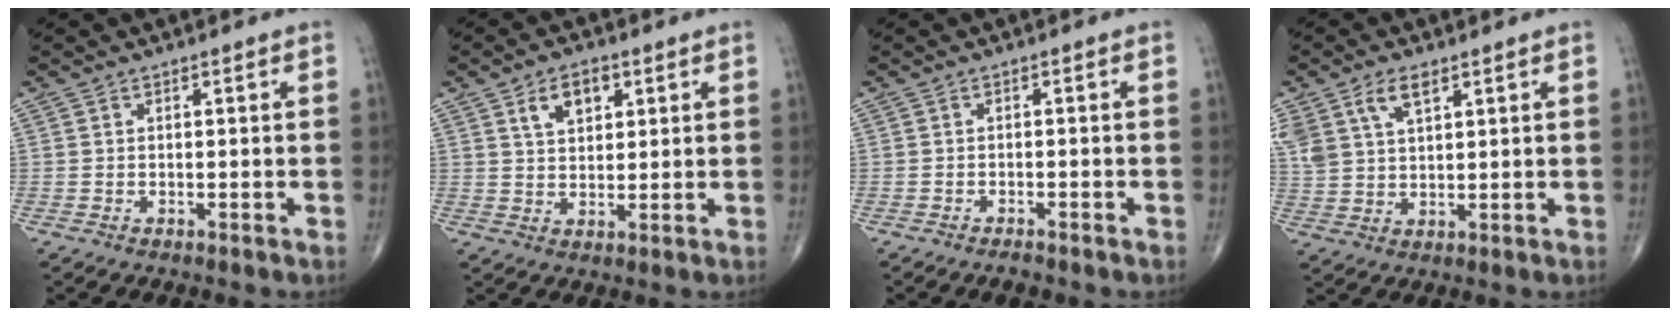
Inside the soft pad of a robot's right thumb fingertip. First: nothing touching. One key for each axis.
{"total": 6.3, "fx": 2.9, "fy": 3.8, "fz": 4.1, "tx": -0.052, "ty": -0.009, "tz": 0.050}
{"total": 1.4, "fx": -1.2, "fy": 0.3, "fz": 0.6, "tx": -0.019, "ty": 0.005, "tz": -0.019}
{"total": 8.9, "fx": 4.8, "fy": 4.8, "fz": 5.7, "tx": -0.116, "ty": -0.008, "tz": 0.100}